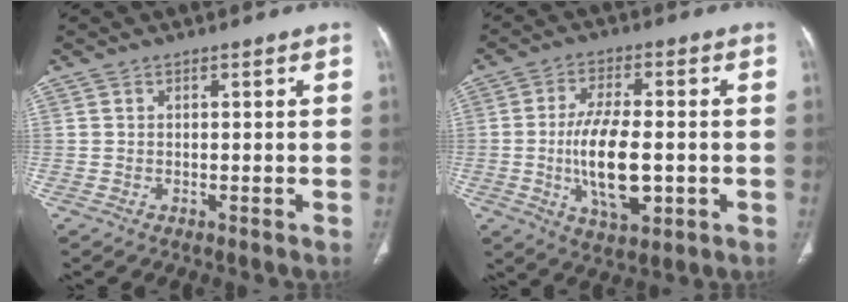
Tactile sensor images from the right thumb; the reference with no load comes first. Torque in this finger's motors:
{"motor_torque": [2.38, 2.63, 1.55, -0.74, 0.50]}